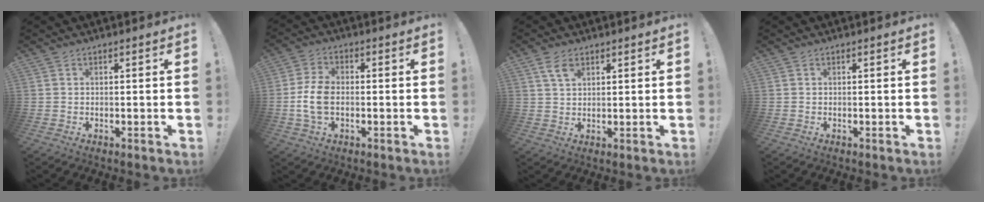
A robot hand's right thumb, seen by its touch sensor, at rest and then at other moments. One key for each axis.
{"total": 8.4, "fx": -1.1, "fy": 5.3, "fz": 6.4, "tx": -0.126, "ty": 0.001, "tz": -0.017}
{"total": 4.9, "fx": 2.7, "fy": 2.6, "fz": 3.0, "tx": -0.051, "ty": -0.008, "tz": 0.050}
{"total": 0.0}